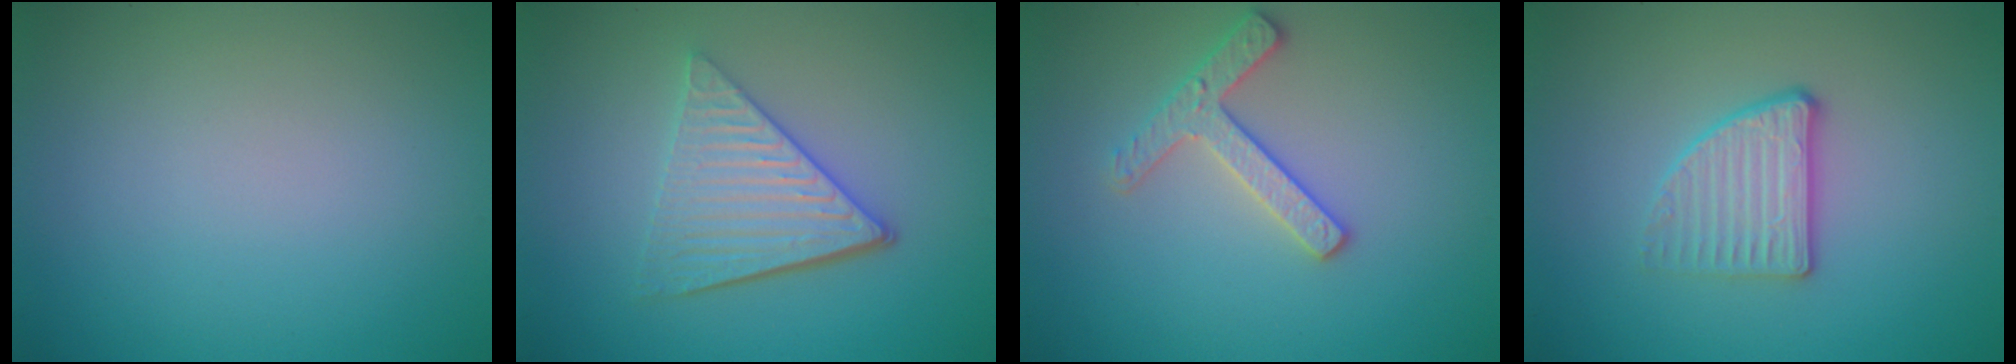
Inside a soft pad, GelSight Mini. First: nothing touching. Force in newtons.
{"total": 4.8, "press": 3.6, "slide": 3.1}
{"total": 2.6, "press": 2.6, "slide": 0.3}
{"total": 2.7, "press": 2.4, "slide": 1.1}